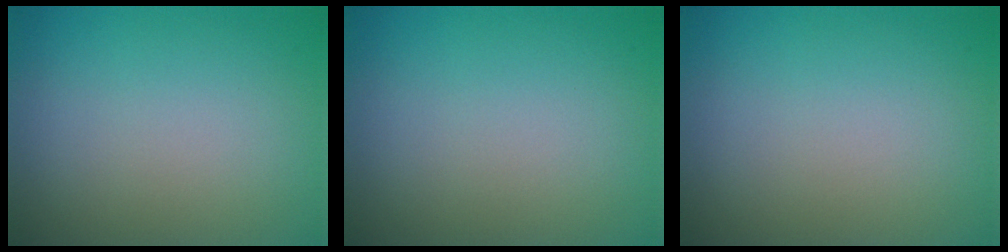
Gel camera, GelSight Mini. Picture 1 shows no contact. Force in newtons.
{"total": 0.0}
{"total": 0.0}